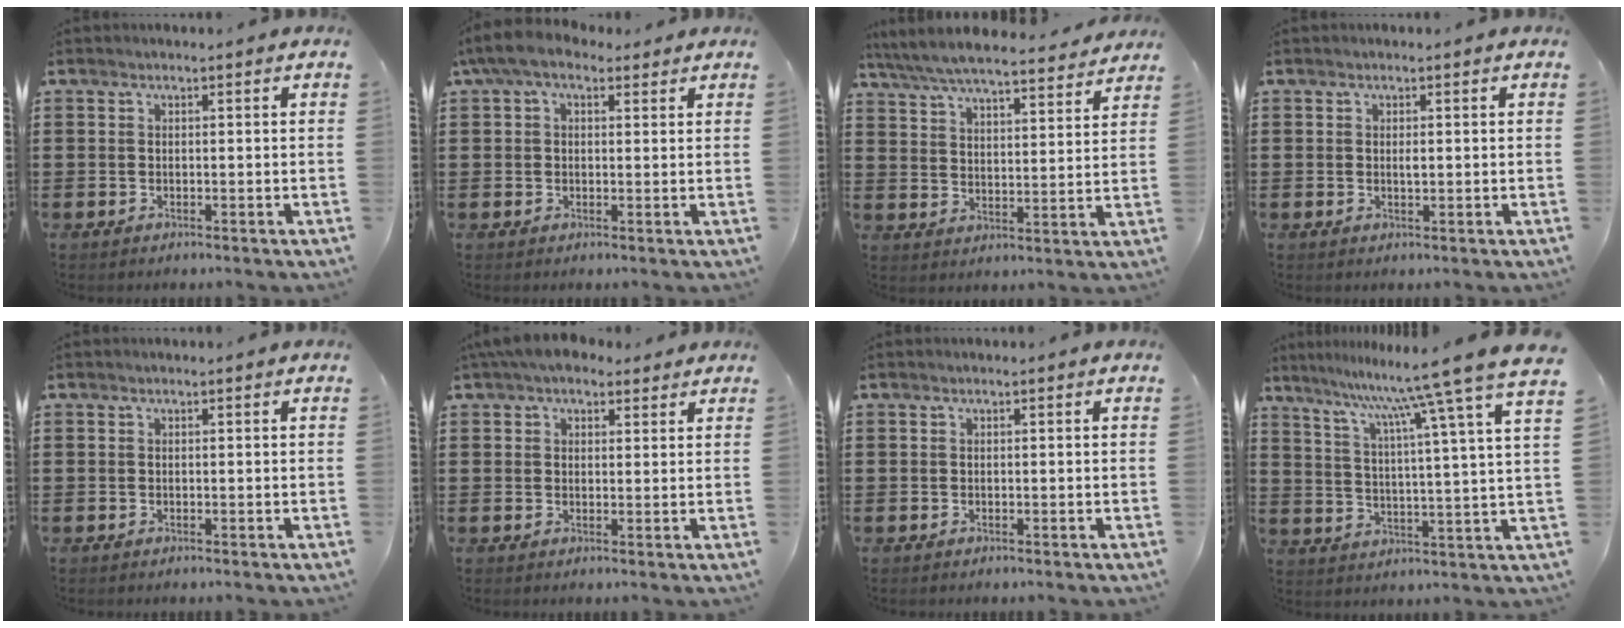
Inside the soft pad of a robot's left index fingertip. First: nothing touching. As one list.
[{"total": 5.1, "force": [3.2, 2.2, 3.4], "torque": [-0.073, 0.004, 0.058]}, {"total": 6.2, "force": [5.9, 0.1, 1.9], "torque": [-0.064, -0.036, 0.100]}, {"total": 1.0, "force": [0.1, 0.3, 0.9], "torque": [-0.019, 0.000, 0.002]}, {"total": 0.0}, {"total": 4.4, "force": [3.6, 1.9, 1.8], "torque": [-0.046, 0.003, 0.067]}, {"total": 0.0}, {"total": 10.2, "force": [8.8, -1.7, 4.9], "torque": [-0.125, -0.064, 0.138]}]